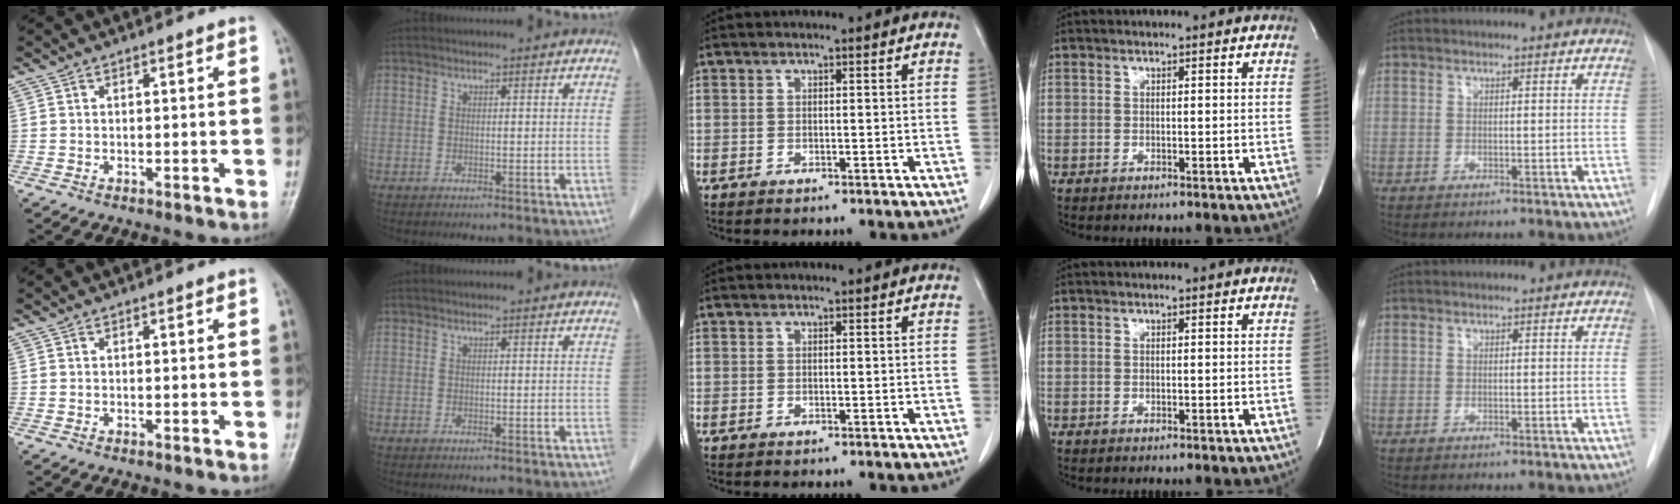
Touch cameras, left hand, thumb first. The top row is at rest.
{}